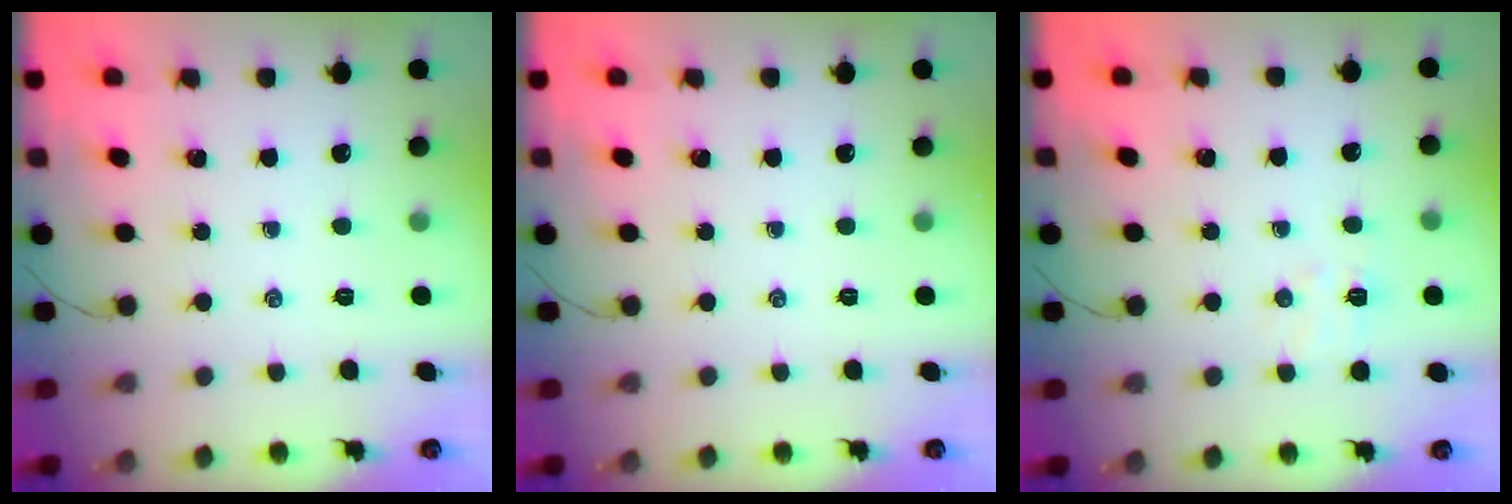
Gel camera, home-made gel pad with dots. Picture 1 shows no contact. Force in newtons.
{"total": 0.0}
{"total": 4.9, "press": 4.7, "slide": 1.2}